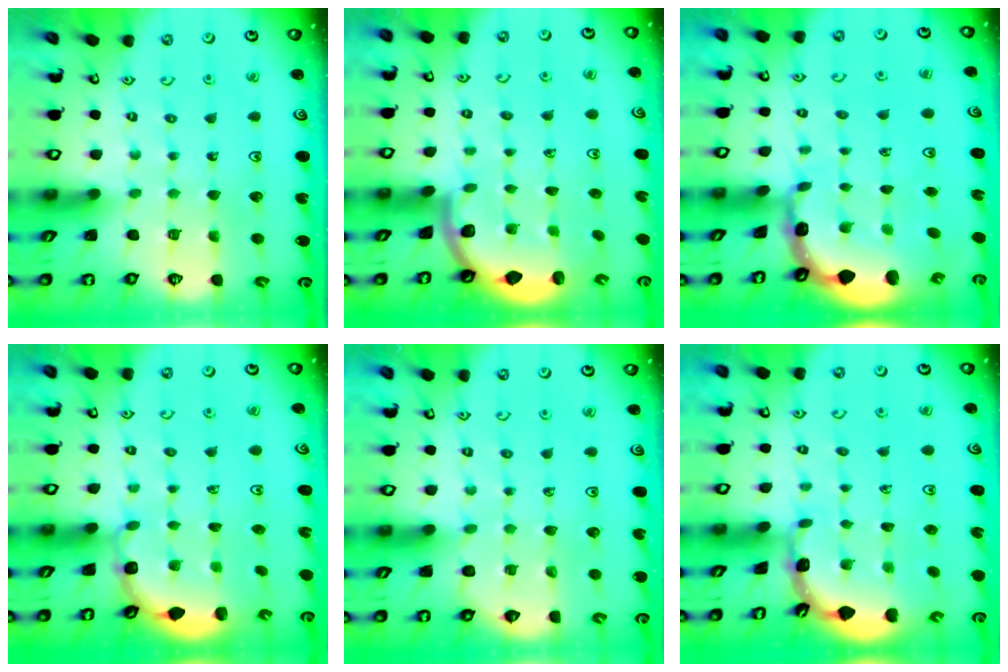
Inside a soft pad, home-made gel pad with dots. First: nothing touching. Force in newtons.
{"total": 1.8, "press": 1.8, "slide": 0.1}
{"total": 2.2, "press": 2.0, "slide": 1.0}
{"total": 2.9, "press": 2.4, "slide": 1.8}
{"total": 2.3, "press": 2.2, "slide": 0.4}
{"total": 1.8, "press": 1.8, "slide": 0.1}